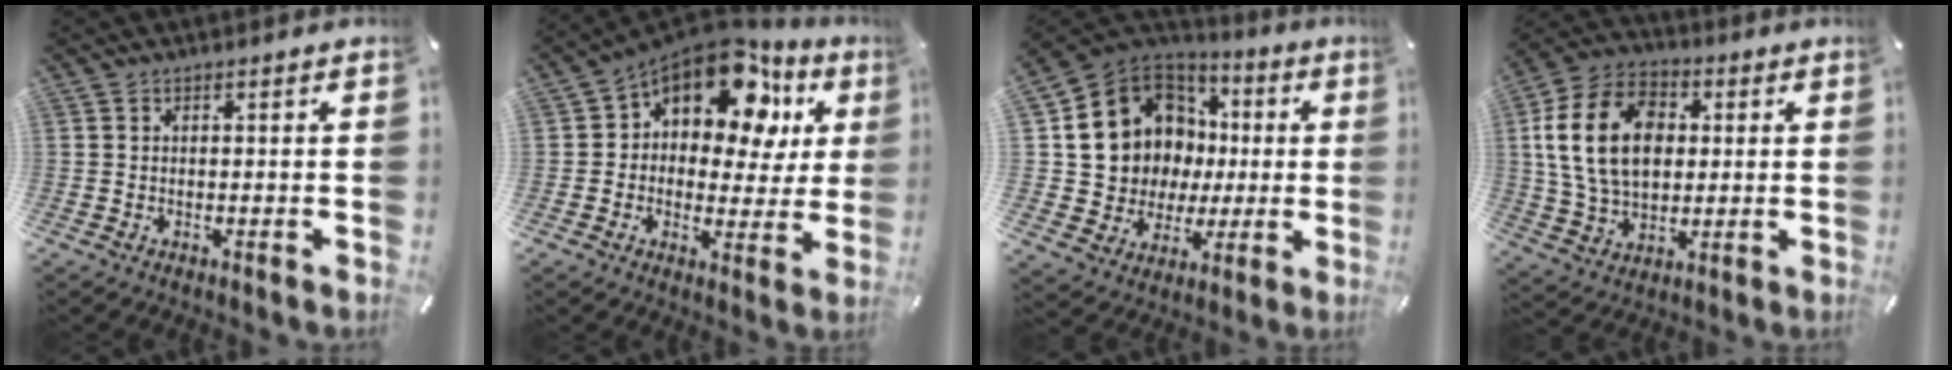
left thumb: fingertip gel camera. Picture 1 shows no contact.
{"total": 16.2, "force": [9.7, 9.0, 9.3], "torque": [-0.152, -0.068, 0.170]}
{"total": 13.7, "force": [3.2, 12.9, 3.6], "torque": [-0.073, -0.039, 0.084]}
{"total": 17.5, "force": [2.2, 13.0, 11.5], "torque": [-0.245, 0.011, 0.034]}